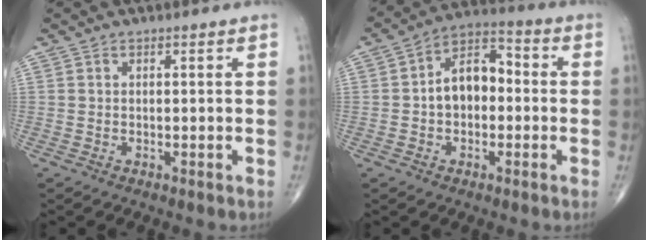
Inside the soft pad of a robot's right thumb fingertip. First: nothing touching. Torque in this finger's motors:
{"motor_torque": [1.23, 1.30, 0.98, -0.16, 0.08]}